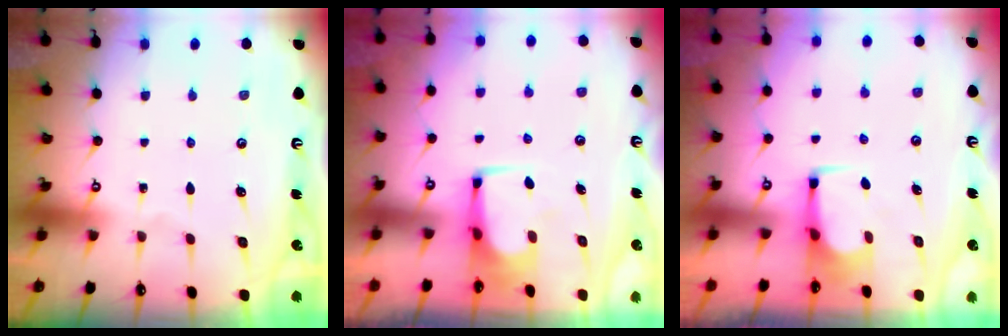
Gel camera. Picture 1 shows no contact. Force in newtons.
{"total": 1.4, "press": 1.4, "slide": 0.1}
{"total": 2.1, "press": 2.1, "slide": 0.2}